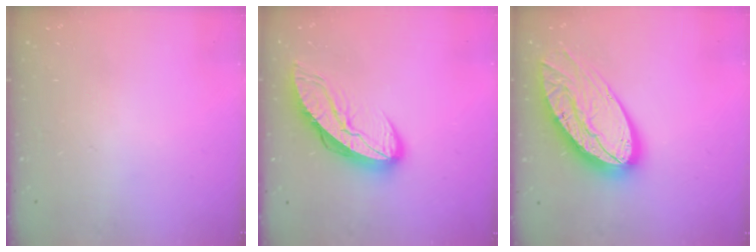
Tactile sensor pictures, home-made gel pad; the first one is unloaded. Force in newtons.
{"total": 10.7, "press": 10.6, "slide": 1.1}
{"total": 22.4, "press": 22.3, "slide": 1.7}